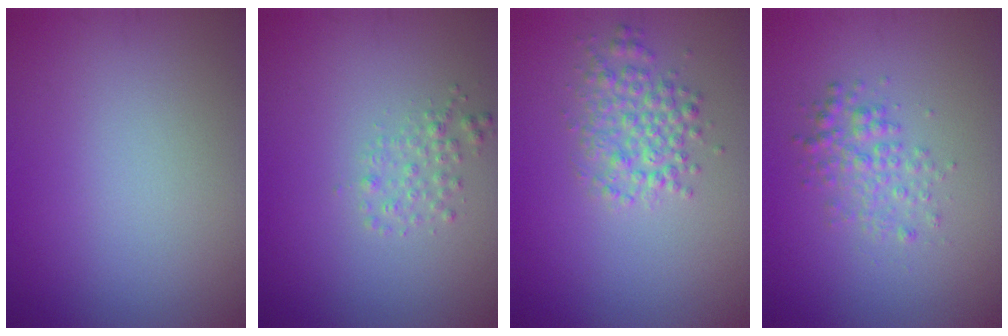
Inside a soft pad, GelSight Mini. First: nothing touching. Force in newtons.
{"total": 1.5, "press": 1.5, "slide": 0.1}
{"total": 3.1, "press": 3.1, "slide": 0.1}
{"total": 2.5, "press": 2.5, "slide": 0.0}